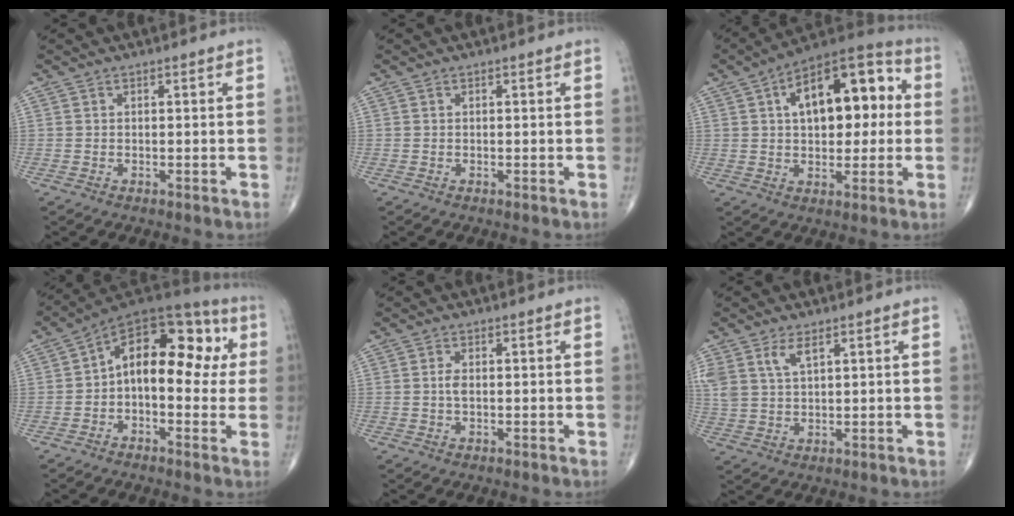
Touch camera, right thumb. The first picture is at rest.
{"total": 0.0}
{"total": 18.6, "force": [3.7, 9.9, 15.3], "torque": [-0.194, 0.031, 0.047]}
{"total": 18.0, "force": [1.7, 10.1, 14.9], "torque": [-0.177, 0.047, 0.014]}
{"total": 1.5, "force": [0.0, 0.7, 1.3], "torque": [-0.027, 0.000, 0.000]}
{"total": 6.2, "force": [3.4, 3.0, 4.3], "torque": [-0.096, -0.007, 0.074]}